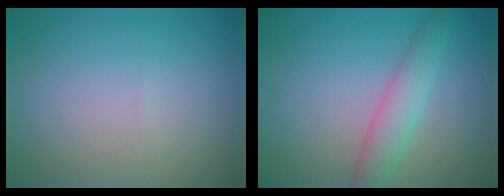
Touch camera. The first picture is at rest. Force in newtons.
{"total": 3.0, "press": 3.0, "slide": 0.1}